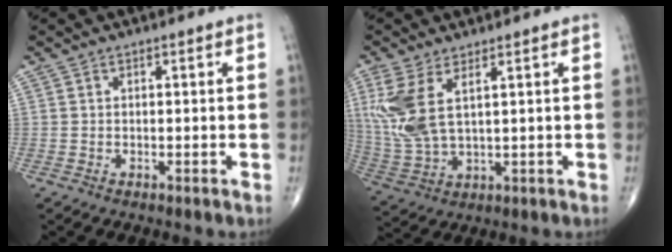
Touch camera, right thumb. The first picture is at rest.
{"total": 10.8, "force": [3.6, 4.7, 9.1], "torque": [-0.224, -0.012, 0.089]}